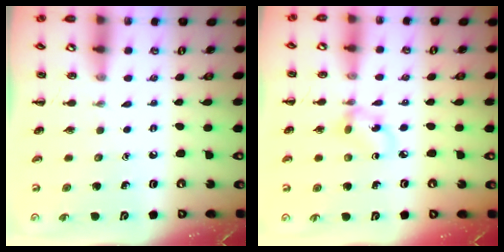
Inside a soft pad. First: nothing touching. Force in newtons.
{"total": 4.0, "press": 3.9, "slide": 0.7}